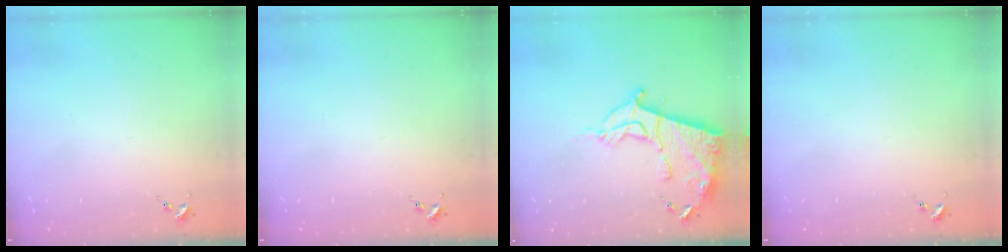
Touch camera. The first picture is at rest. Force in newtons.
{"total": 0.0}
{"total": 15.0, "press": 14.9, "slide": 1.5}
{"total": 0.0}